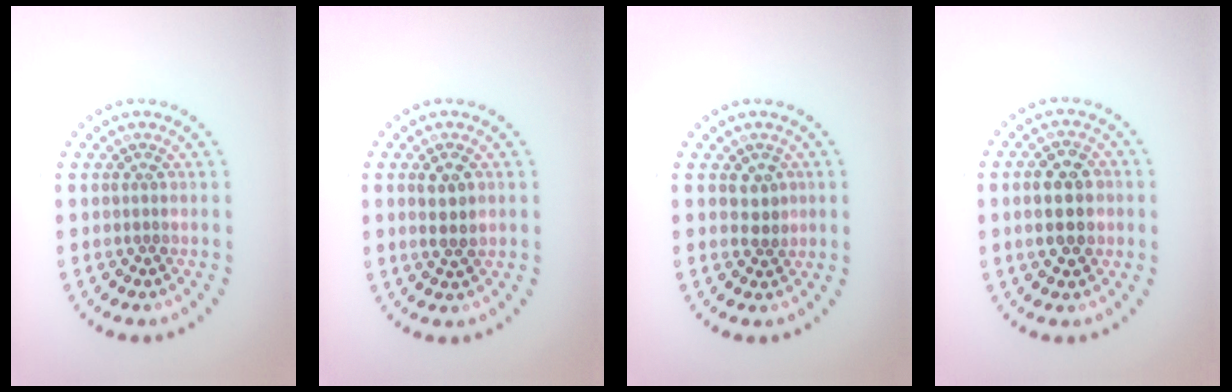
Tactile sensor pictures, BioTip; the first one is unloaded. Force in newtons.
{"total": 2.3, "press": 2.2, "slide": 0.6}
{"total": 1.8, "press": 1.6, "slide": 0.7}
{"total": 4.4, "press": 4.4, "slide": 0.2}